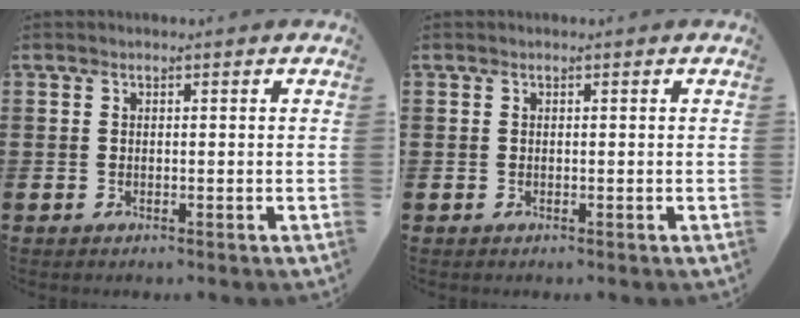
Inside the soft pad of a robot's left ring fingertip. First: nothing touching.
{"total": 0.0}